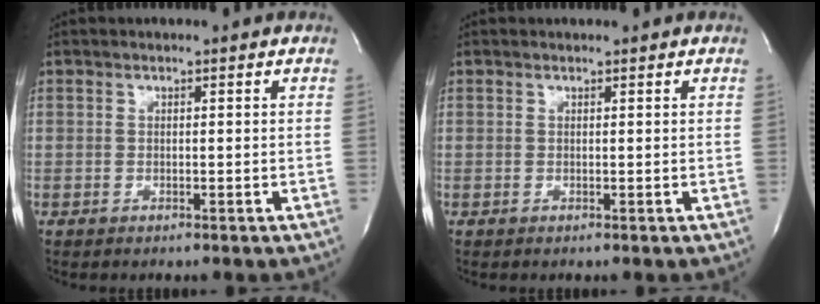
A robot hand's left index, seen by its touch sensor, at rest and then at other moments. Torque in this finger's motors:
{"motor_torque": [0.05, -0.03, -0.01, 0.00]}